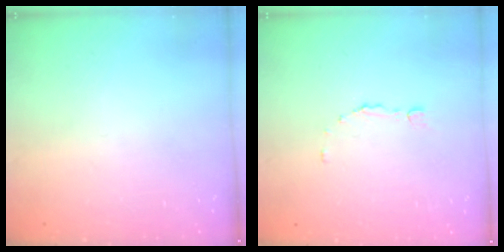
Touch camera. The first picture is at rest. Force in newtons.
{"total": 3.0, "press": 2.9, "slide": 0.7}